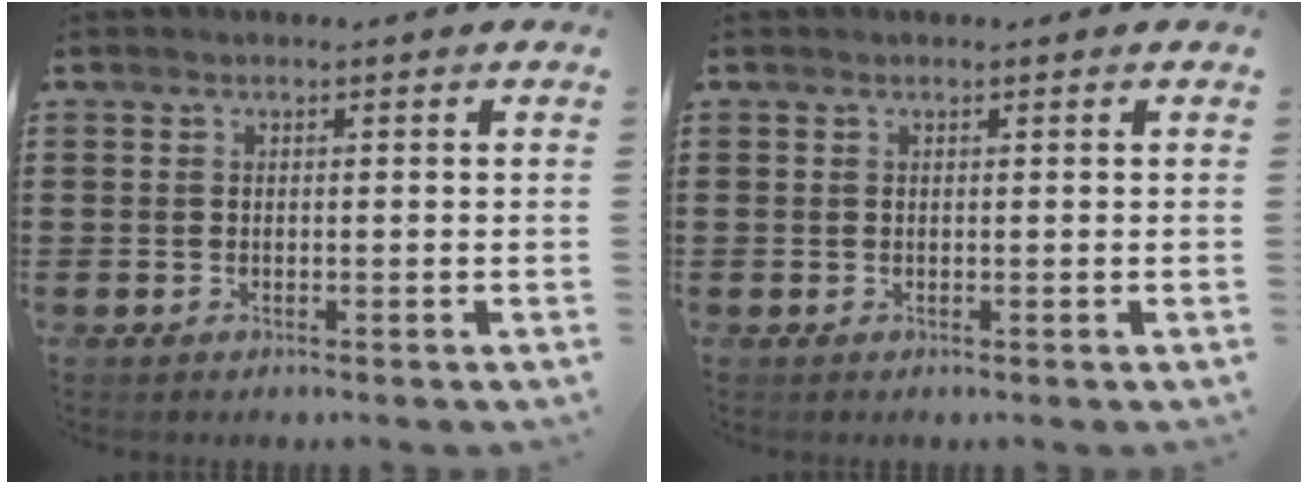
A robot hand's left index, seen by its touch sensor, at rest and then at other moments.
{"total": 0.0}